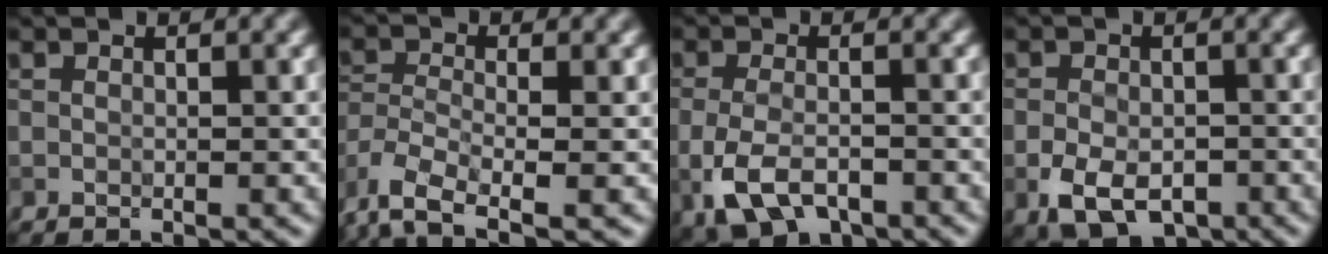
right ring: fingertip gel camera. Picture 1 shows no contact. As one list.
[{"total": 5.7, "force": [-3.7, 2.5, 3.7], "torque": [-0.079, -0.009, -0.078]}, {"total": 5.1, "force": [-2.4, 2.6, 3.7], "torque": [-0.089, -0.010, -0.051]}, {"total": 5.4, "force": [-2.2, 3.4, 3.5], "torque": [-0.068, -0.010, -0.043]}]